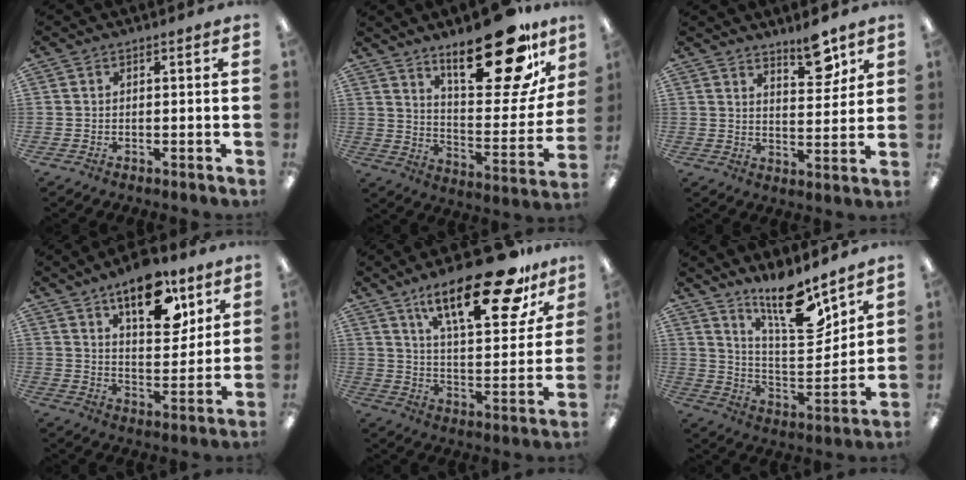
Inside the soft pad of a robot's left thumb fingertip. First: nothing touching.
{"total": 25.2, "force": [16.7, 9.0, 16.6], "torque": [-0.222, -0.112, 0.269]}
{"total": 8.5, "force": [6.6, 3.0, 4.4], "torque": [-0.040, -0.047, 0.108]}
{"total": 16.3, "force": [10.4, 7.6, 10.1], "torque": [-0.129, -0.050, 0.170]}
{"total": 25.1, "force": [16.9, 8.2, 16.7], "torque": [-0.253, -0.099, 0.273]}
{"total": 16.5, "force": [12.4, 4.9, 9.7], "torque": [-0.158, -0.083, 0.208]}